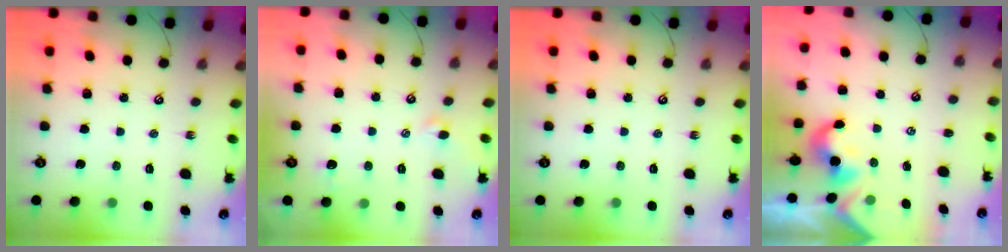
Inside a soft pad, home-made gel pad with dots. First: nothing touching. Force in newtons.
{"total": 1.4, "press": 1.3, "slide": 0.5}
{"total": 0.0}
{"total": 1.9, "press": 1.9, "slide": 0.5}